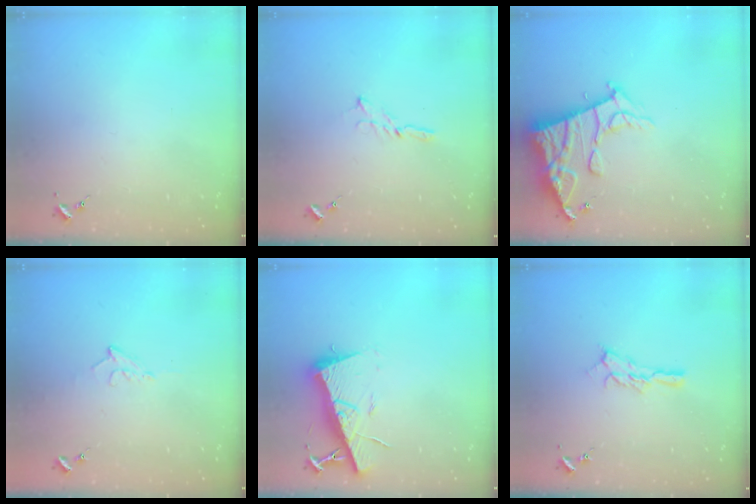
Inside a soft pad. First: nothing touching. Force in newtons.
{"total": 3.7, "press": 3.7, "slide": 0.3}
{"total": 14.5, "press": 14.5, "slide": 1.2}
{"total": 7.1, "press": 7.0, "slide": 1.2}
{"total": 12.9, "press": 12.8, "slide": 1.6}
{"total": 9.3, "press": 9.3, "slide": 0.4}